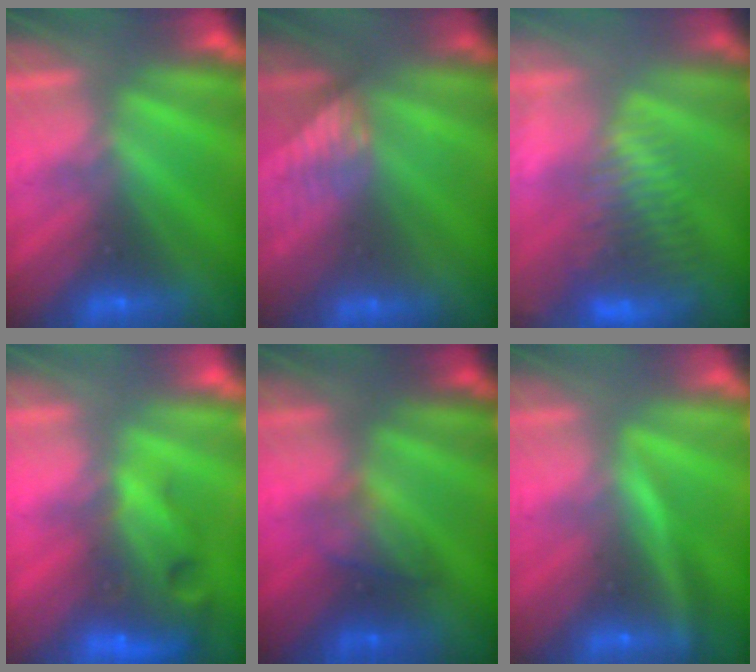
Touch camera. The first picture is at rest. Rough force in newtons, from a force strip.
{"total": 2.9}
{"total": 4.5}
{"total": 7.9}
{"total": 2.2}
{"total": 2.8}